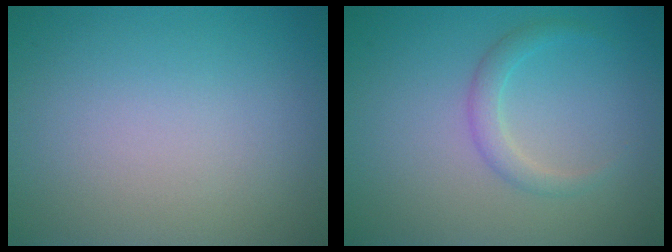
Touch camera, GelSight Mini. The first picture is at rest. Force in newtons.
{"total": 1.7, "press": 1.7, "slide": 0.1}